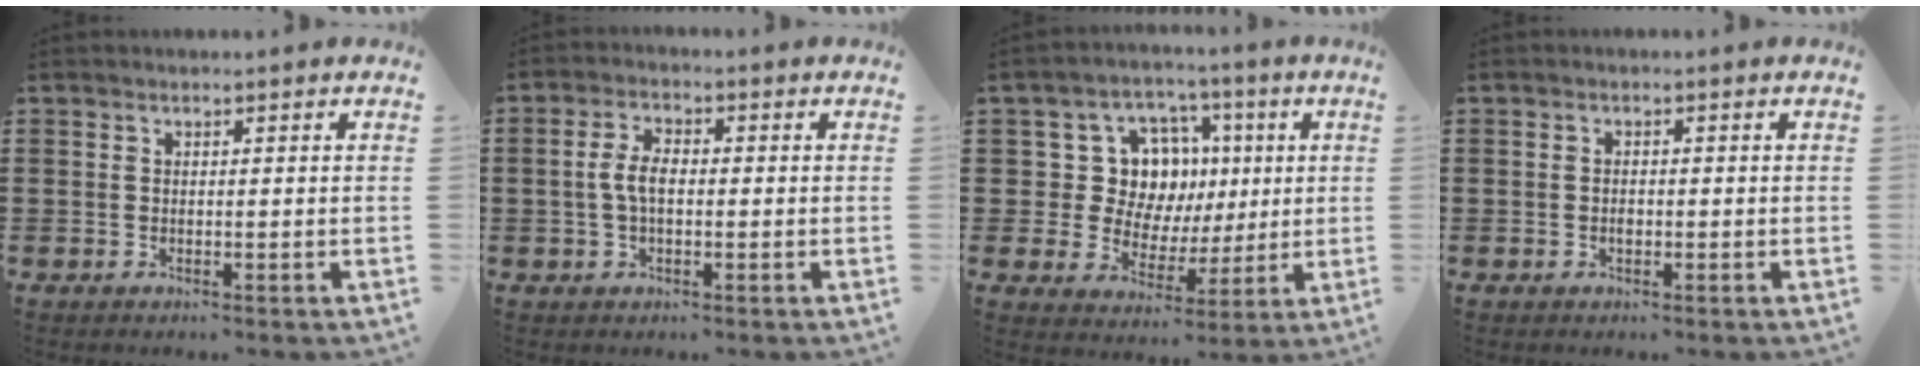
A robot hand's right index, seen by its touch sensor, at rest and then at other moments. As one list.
[{"total": 4.0, "force": [-0.1, 1.5, 3.7], "torque": [-0.086, -0.003, -0.009]}, {"total": 10.0, "force": [2.1, 8.6, 4.7], "torque": [-0.101, 0.012, 0.049]}, {"total": 1.2, "force": [-0.3, 0.5, 1.1], "torque": [-0.023, -0.002, -0.005]}]